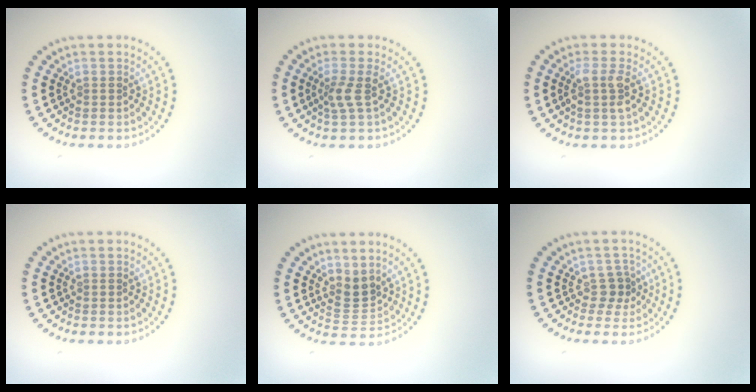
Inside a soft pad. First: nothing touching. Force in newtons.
{"total": 2.0, "press": 1.5, "slide": 1.3}
{"total": 1.9, "press": 1.6, "slide": 1.1}
{"total": 0.0}
{"total": 2.3, "press": 1.6, "slide": 1.6}
{"total": 1.6, "press": 1.1, "slide": 1.2}